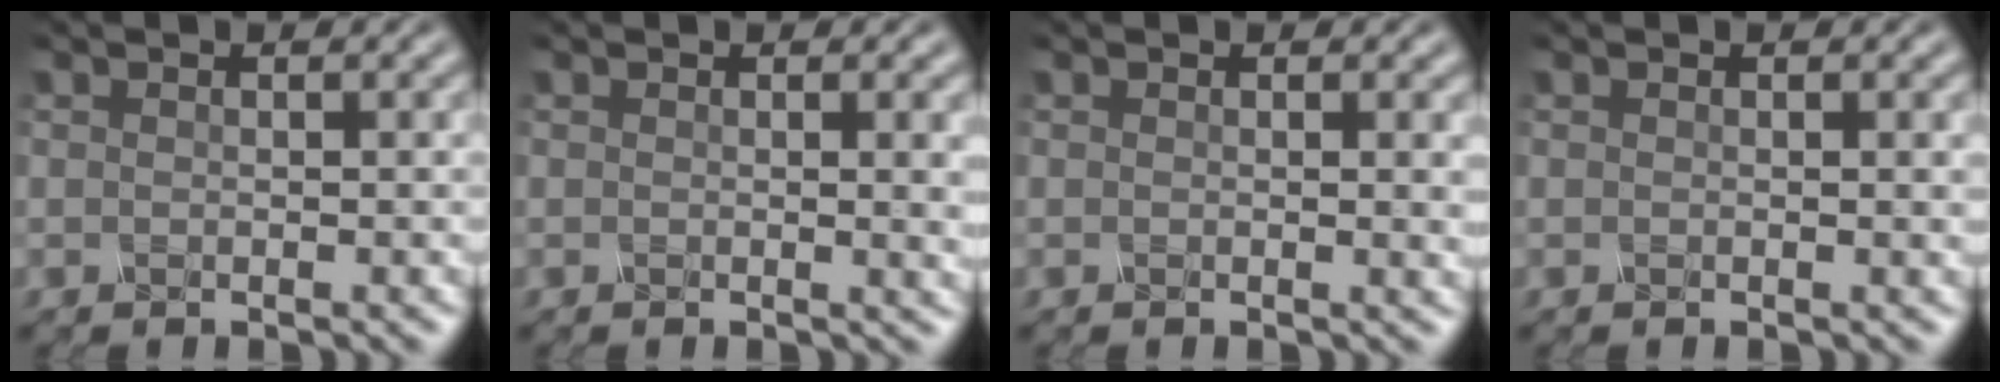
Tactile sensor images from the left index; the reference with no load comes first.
{"total": 2.9, "force": [0.3, 1.0, 2.7], "torque": [-0.023, 0.000, 0.000]}
{"total": 1.7, "force": [0.2, 0.5, 1.6], "torque": [-0.013, 0.000, -0.003]}
{"total": 1.0, "force": [0.1, 0.3, 1.0], "torque": [-0.008, 0.002, -0.002]}